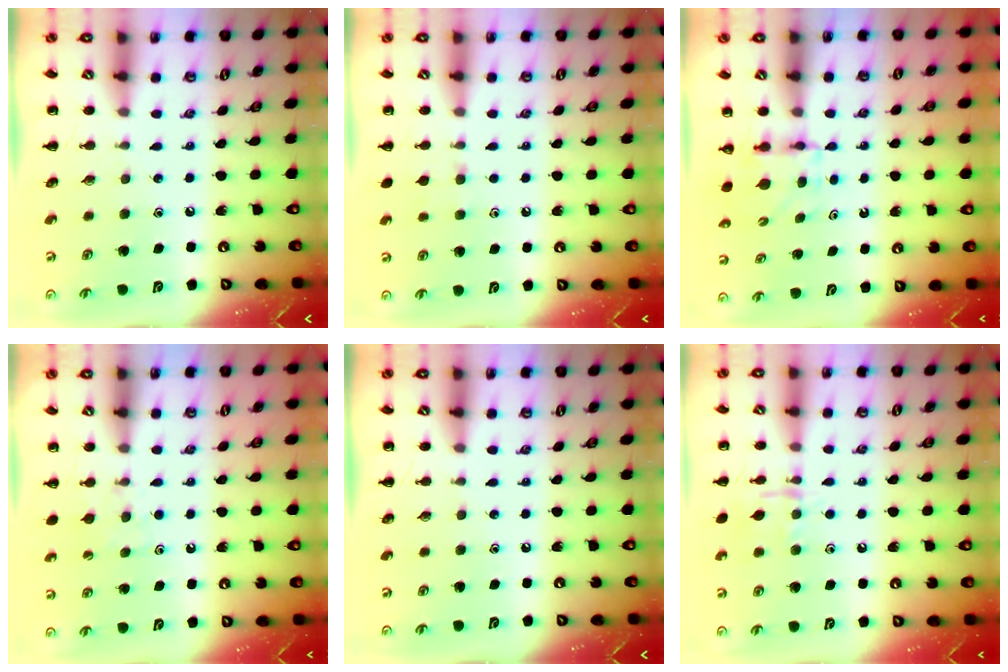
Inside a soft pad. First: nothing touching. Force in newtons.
{"total": 6.2, "press": 5.8, "slide": 2.2}
{"total": 4.9, "press": 4.9, "slide": 0.3}
{"total": 5.7, "press": 5.4, "slide": 1.9}
{"total": 0.0}
{"total": 9.0, "press": 9.0, "slide": 0.5}